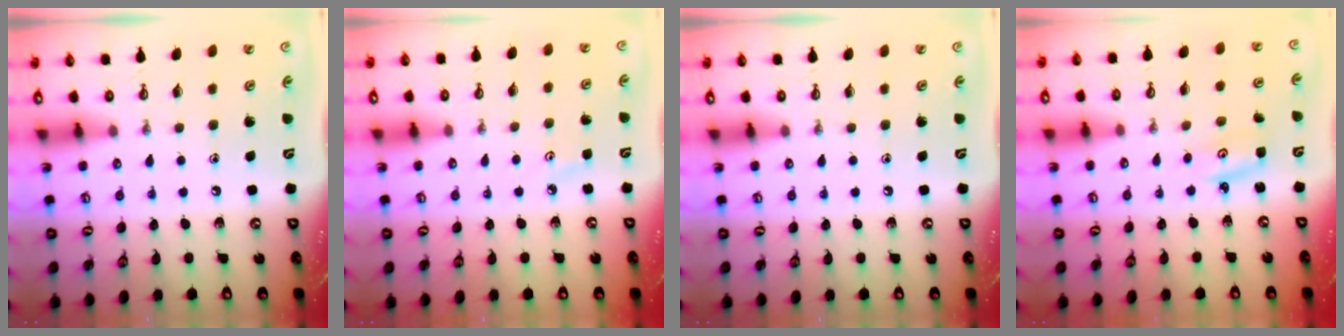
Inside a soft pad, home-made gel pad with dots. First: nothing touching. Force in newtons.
{"total": 2.8, "press": 2.8, "slide": 0.4}
{"total": 0.0}
{"total": 3.9, "press": 3.9, "slide": 0.4}